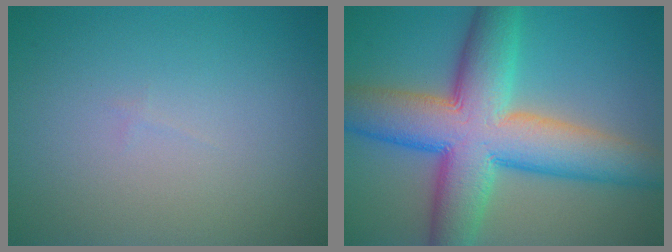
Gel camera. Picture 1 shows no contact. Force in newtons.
{"total": 12.2, "press": 12.2, "slide": 0.4}